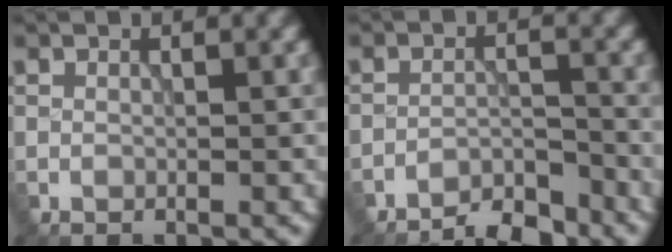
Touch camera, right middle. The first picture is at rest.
{"total": 4.1, "force": [-3.8, 0.7, 1.3], "torque": [-0.016, 0.003, -0.069]}